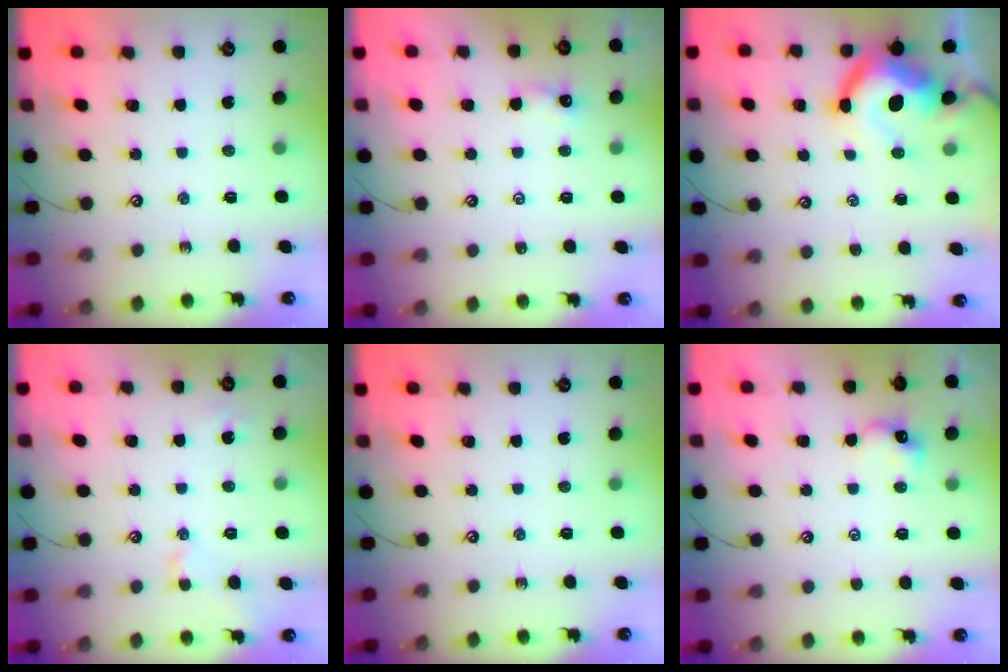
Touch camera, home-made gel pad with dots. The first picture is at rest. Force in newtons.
{"total": 1.9, "press": 1.8, "slide": 0.5}
{"total": 11.8, "press": 11.7, "slide": 1.4}
{"total": 2.1, "press": 2.0, "slide": 0.6}
{"total": 0.0}
{"total": 0.0}